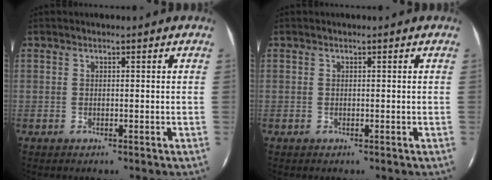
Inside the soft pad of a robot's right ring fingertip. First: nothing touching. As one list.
[{"total": 0.0}]